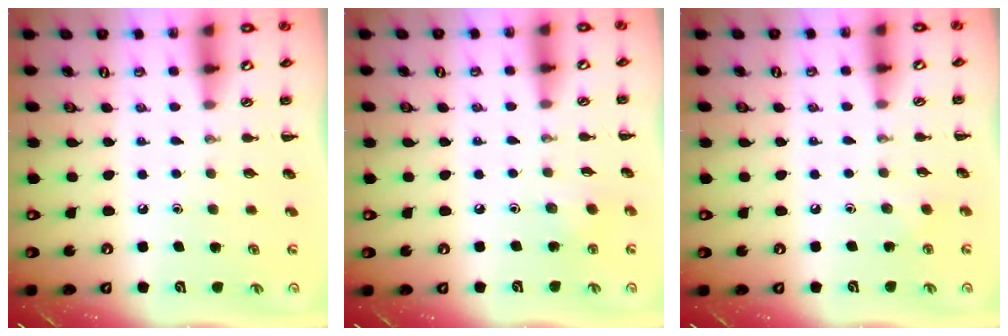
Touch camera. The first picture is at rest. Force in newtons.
{"total": 2.4, "press": 2.2, "slide": 0.9}
{"total": 1.7, "press": 1.6, "slide": 0.6}